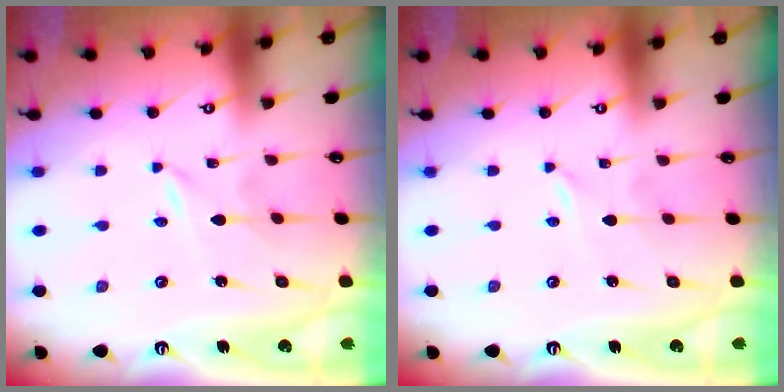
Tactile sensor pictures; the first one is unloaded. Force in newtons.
{"total": 0.0}